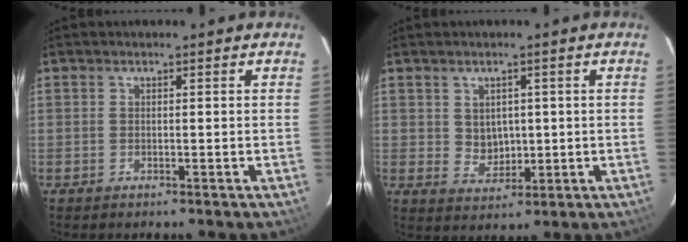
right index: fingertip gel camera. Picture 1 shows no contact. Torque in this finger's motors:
{"motor_torque": [0.04, 0.05, 0.01, 0.00]}